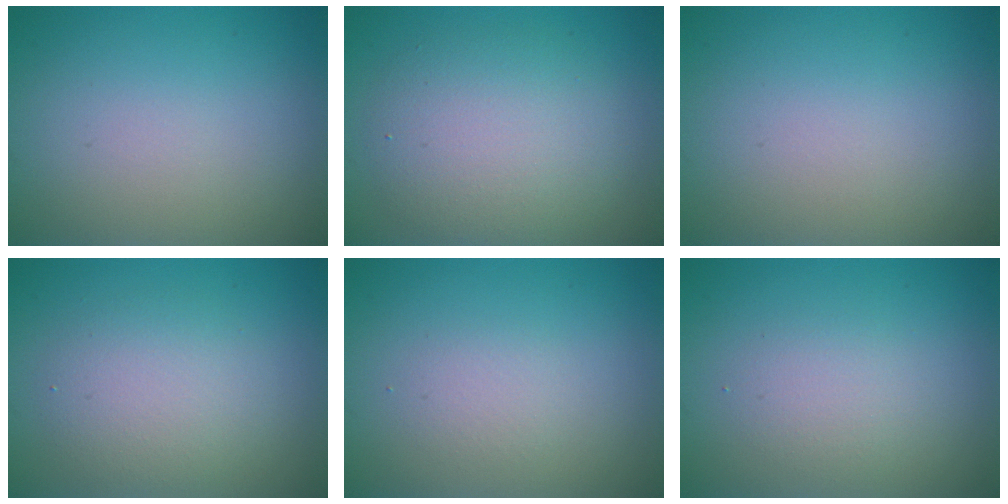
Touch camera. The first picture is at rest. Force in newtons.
{"total": 5.5, "press": 5.5, "slide": 0.3}
{"total": 0.0}
{"total": 3.6, "press": 3.6, "slide": 0.3}
{"total": 1.4, "press": 1.4, "slide": 0.1}
{"total": 1.9, "press": 1.9, "slide": 0.1}